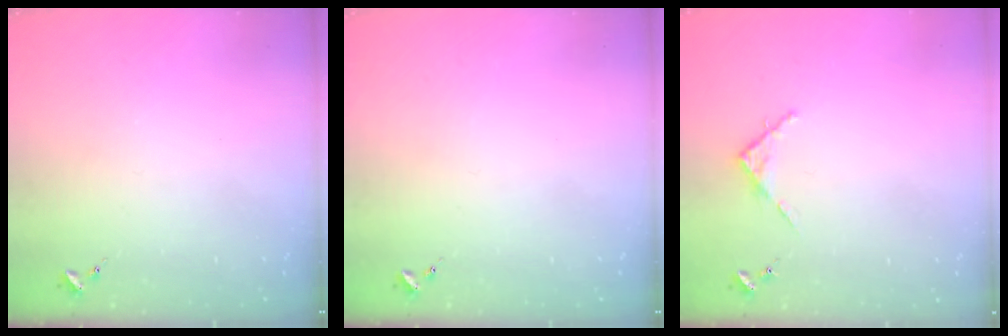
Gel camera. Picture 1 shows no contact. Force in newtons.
{"total": 0.0}
{"total": 3.8, "press": 3.8, "slide": 0.3}